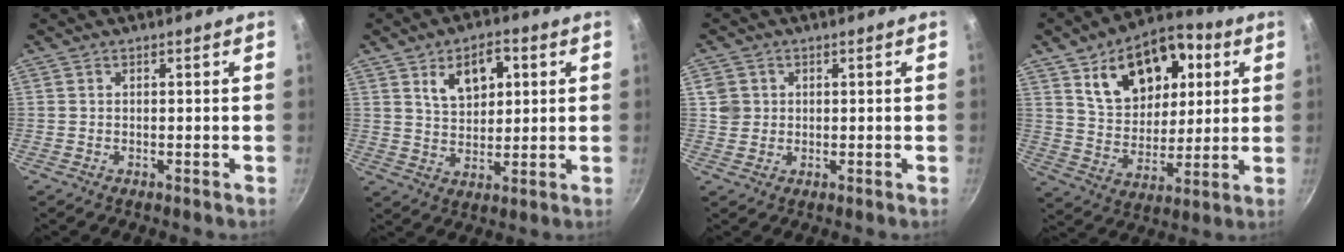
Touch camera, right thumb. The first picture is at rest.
{"total": 9.3, "force": [3.6, 5.6, 6.5], "torque": [-0.076, -0.011, 0.062]}
{"total": 3.5, "force": [0.9, 3.2, 0.9], "torque": [-0.003, -0.001, 0.017]}
{"total": 19.2, "force": [7.5, 12.2, 12.7], "torque": [-0.148, -0.010, 0.126]}